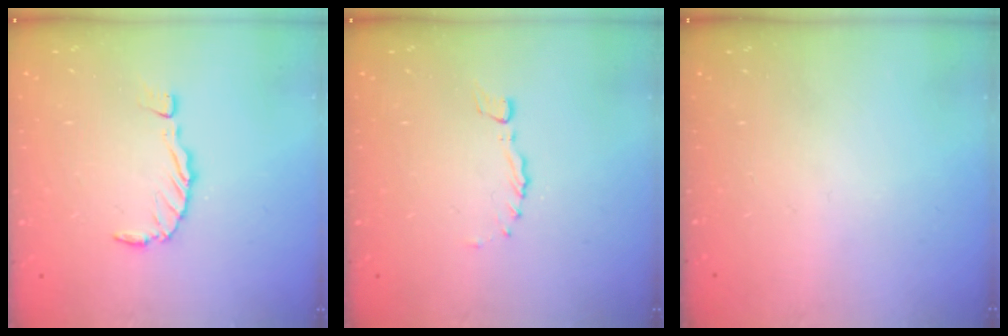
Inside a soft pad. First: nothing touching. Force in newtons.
{"total": 0.0}
{"total": 0.0}